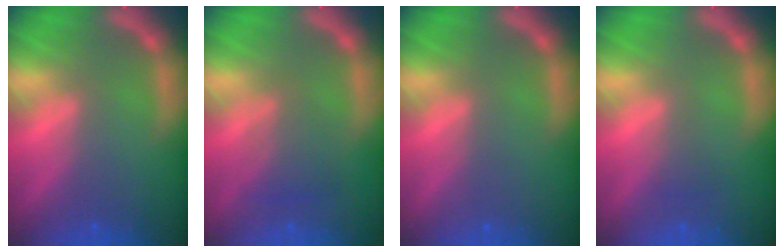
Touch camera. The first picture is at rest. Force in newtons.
{"total": 3.0}
{"total": 0.0}
{"total": 1.0}